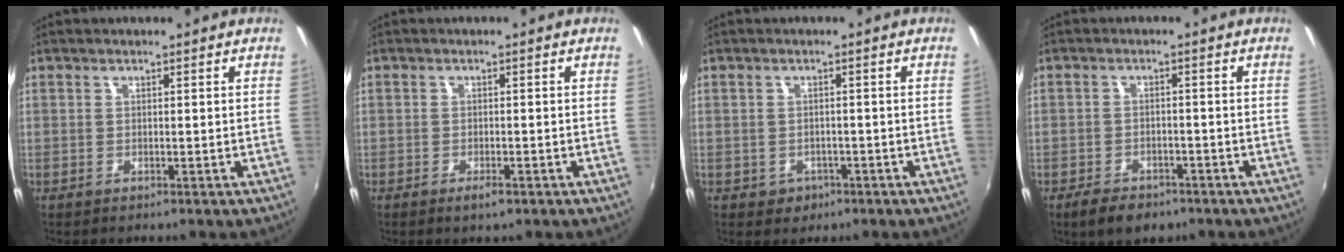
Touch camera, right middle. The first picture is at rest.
{"total": 1.8, "force": [-1.2, 0.6, 1.3], "torque": [-0.028, -0.005, -0.020]}
{"total": 2.9, "force": [-1.1, 2.6, 0.9], "torque": [-0.025, -0.002, -0.011]}
{"total": 6.0, "force": [-4.2, 3.2, 2.8], "torque": [-0.071, -0.005, -0.065]}